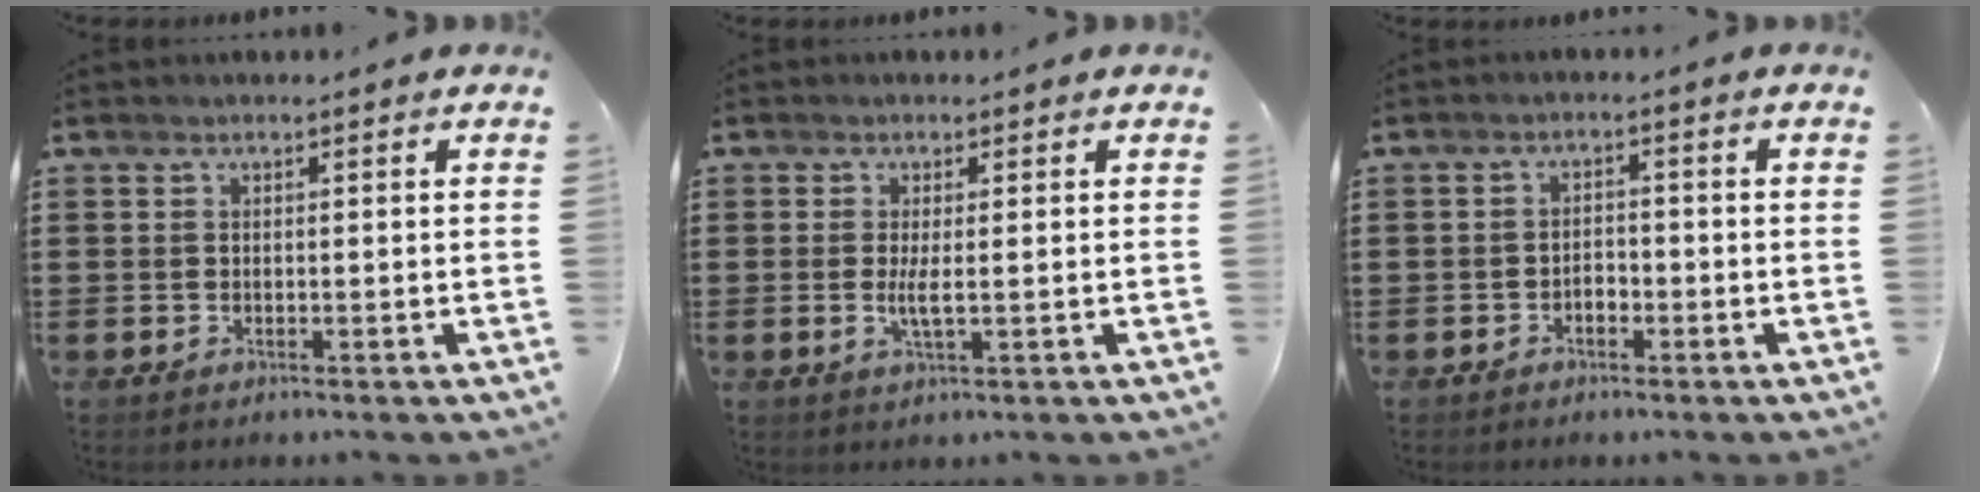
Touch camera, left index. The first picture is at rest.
{"total": 2.7, "force": [0.0, 0.4, 2.6], "torque": [-0.048, -0.004, 0.000]}
{"total": 1.8, "force": [-1.1, 1.0, 1.1], "torque": [-0.025, 0.001, -0.023]}